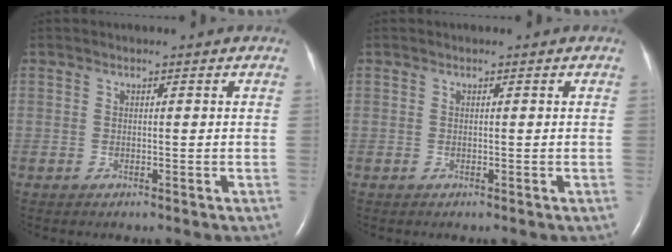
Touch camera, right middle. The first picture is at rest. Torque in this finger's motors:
{"motor_torque": [0.00, 0.00, 0.00, 0.00]}